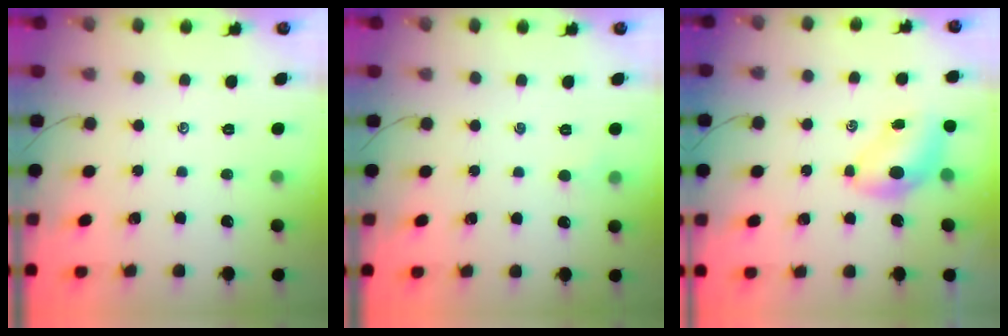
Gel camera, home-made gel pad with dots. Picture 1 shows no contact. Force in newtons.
{"total": 2.6, "press": 2.4, "slide": 0.8}
{"total": 6.0, "press": 5.9, "slide": 0.7}